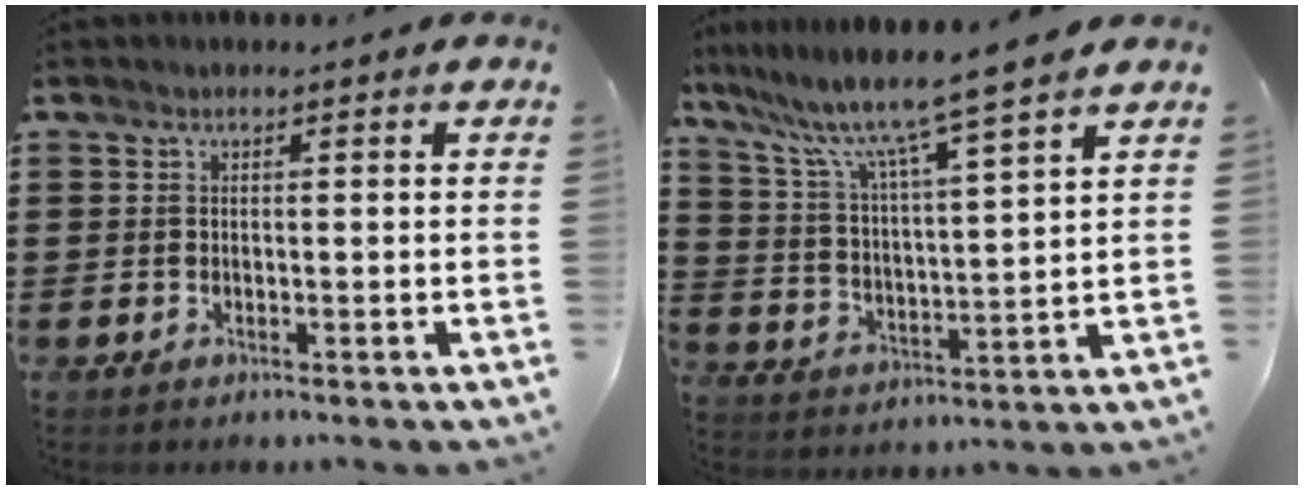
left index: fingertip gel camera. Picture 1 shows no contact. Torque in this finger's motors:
{"motor_torque": [1.48, 0.66, 1.05, 0.21]}